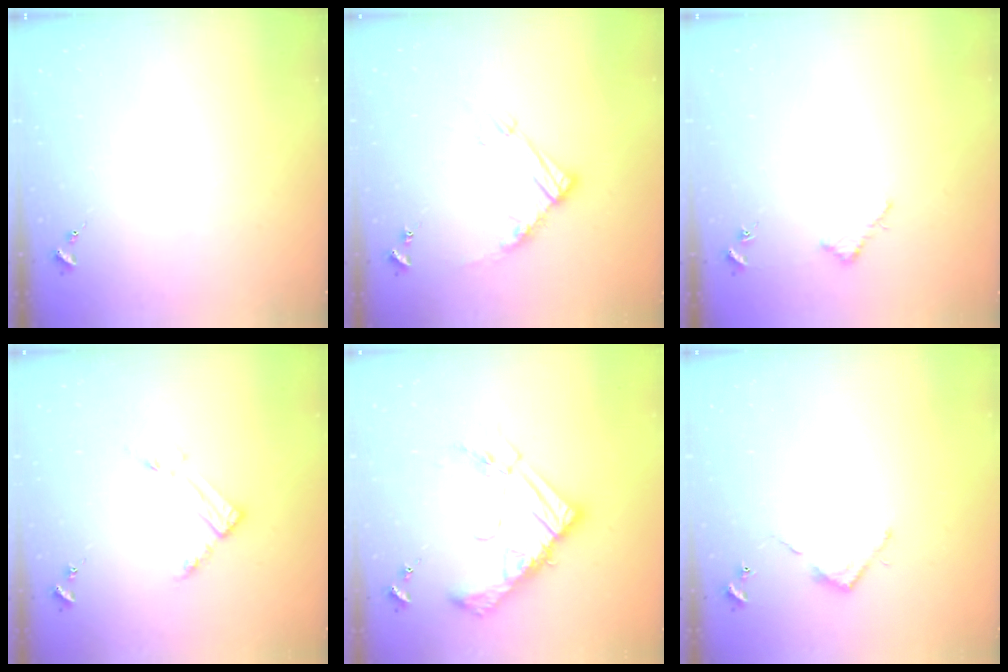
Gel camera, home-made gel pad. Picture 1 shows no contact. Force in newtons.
{"total": 13.1, "press": 13.0, "slide": 1.3}
{"total": 2.6, "press": 2.6, "slide": 0.2}
{"total": 7.4, "press": 7.4, "slide": 0.6}
{"total": 18.4, "press": 18.3, "slide": 2.0}
{"total": 3.7, "press": 3.7, "slide": 0.2}